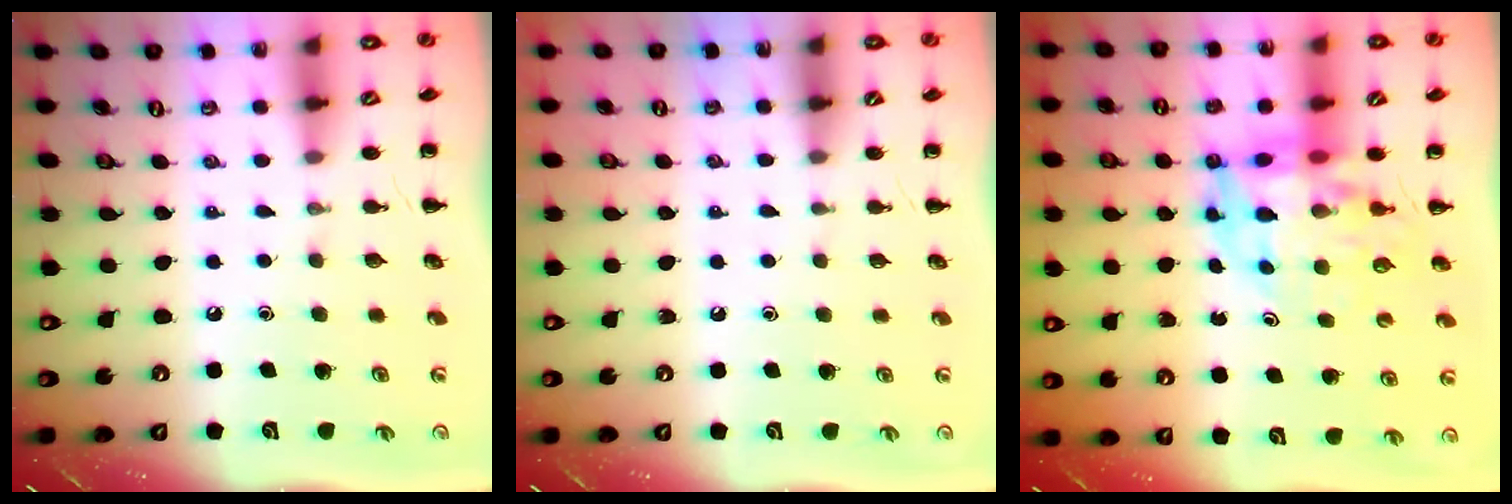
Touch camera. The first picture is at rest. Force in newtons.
{"total": 0.0}
{"total": 10.7, "press": 10.2, "slide": 3.2}